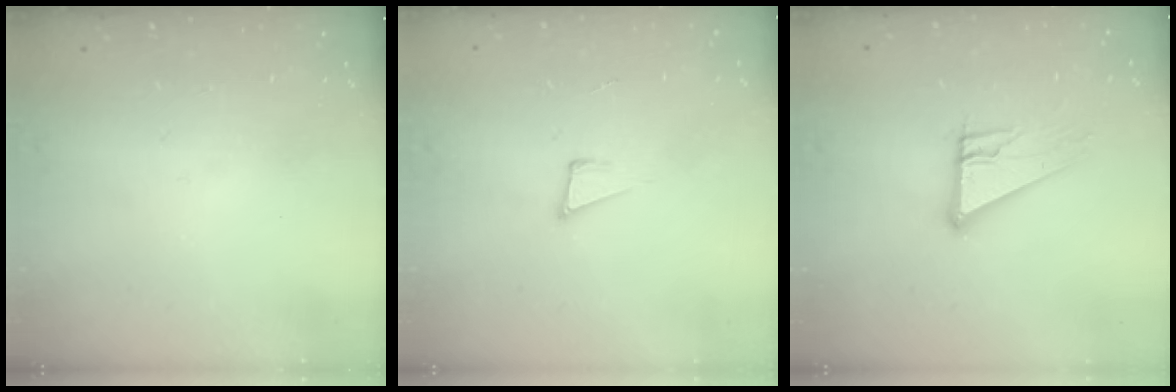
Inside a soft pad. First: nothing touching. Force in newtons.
{"total": 3.9, "press": 2.4, "slide": 3.1}
{"total": 10.7, "press": 10.7, "slide": 0.7}